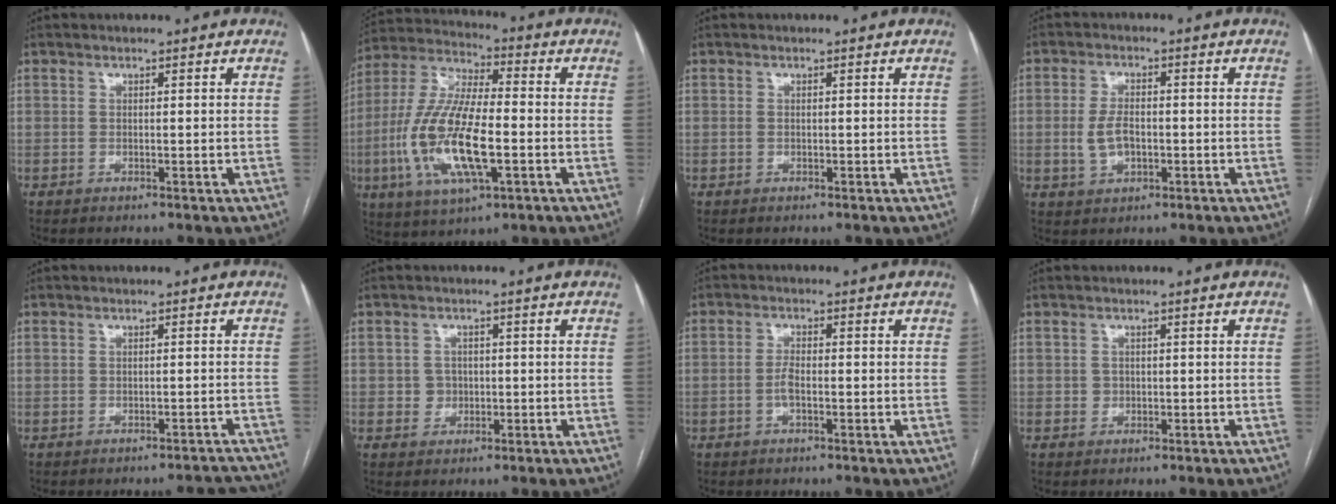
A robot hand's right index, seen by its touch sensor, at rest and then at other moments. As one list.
[{"total": 15.7, "force": [-3.7, 4.4, 14.7], "torque": [-0.317, -0.007, -0.065]}, {"total": 0.0}, {"total": 4.6, "force": [-0.8, 2.5, 3.7], "torque": [-0.080, 0.004, -0.012]}, {"total": 3.4, "force": [-3.4, 0.2, 0.1], "torque": [0.013, 0.004, -0.035]}, {"total": 2.3, "force": [-0.3, 2.2, 0.4], "torque": [0.000, 0.007, -0.003]}, {"total": 2.3, "force": [-0.7, 0.6, 2.1], "torque": [-0.045, 0.001, -0.014]}, {"total": 1.0, "force": [-0.1, 1.0, 0.2], "torque": [-0.001, 0.003, 0.000]}]